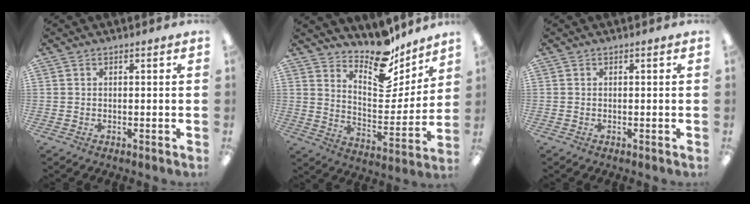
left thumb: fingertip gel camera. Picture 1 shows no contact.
{"total": 15.4, "force": [12.8, 6.2, 5.8], "torque": [-0.087, -0.109, 0.224]}
{"total": 0.0}